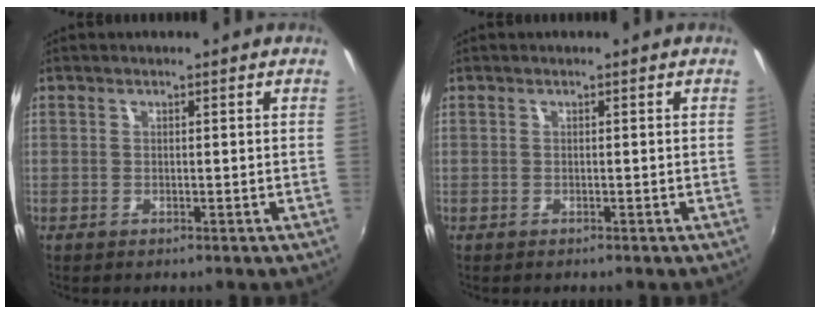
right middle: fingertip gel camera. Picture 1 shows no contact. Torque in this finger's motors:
{"motor_torque": [0.20, -0.14, 0.02, 0.00]}